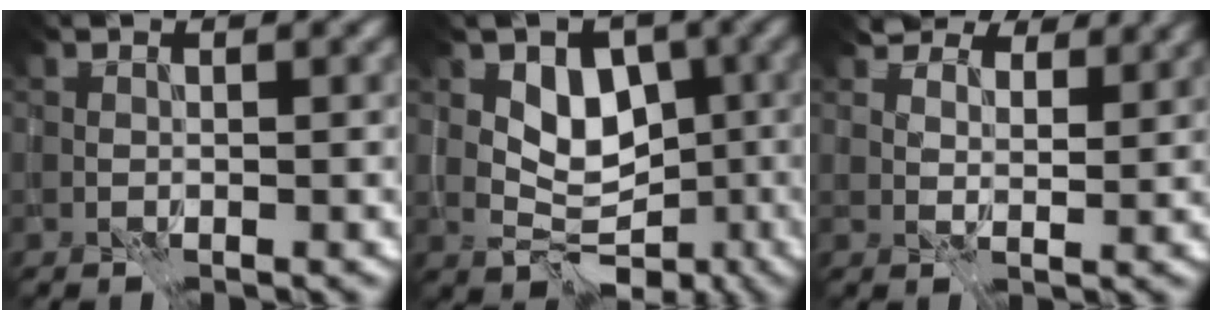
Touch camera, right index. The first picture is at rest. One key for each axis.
{"total": 5.7, "fx": 0.1, "fy": 4.5, "fz": 3.5, "tx": -0.033, "ty": 0.005, "tz": 0.003}
{"total": 7.6, "fx": 6.3, "fy": 3.4, "fz": 2.5, "tx": -0.056, "ty": 0.000, "tz": 0.097}